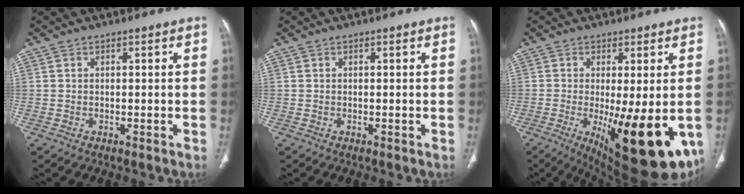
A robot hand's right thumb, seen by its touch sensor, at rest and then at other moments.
{"total": 0.0}
{"total": 19.1, "force": [-4.8, 6.1, 17.5], "torque": [-0.208, -0.031, -0.047]}